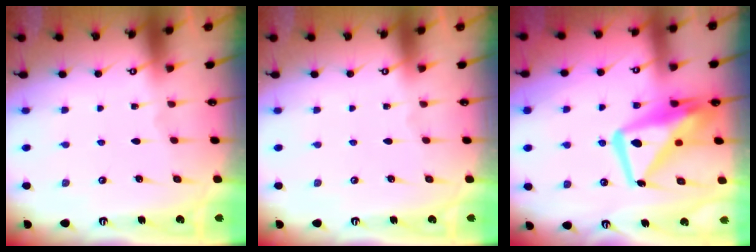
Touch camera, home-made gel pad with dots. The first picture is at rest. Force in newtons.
{"total": 0.0}
{"total": 14.5, "press": 14.4, "slide": 1.6}